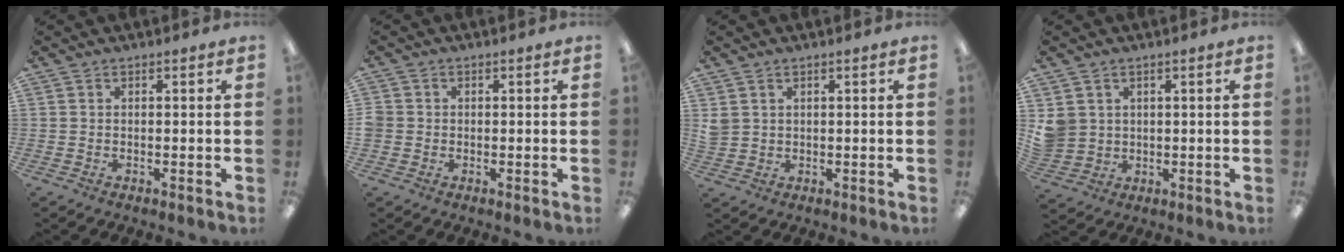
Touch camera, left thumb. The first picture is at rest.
{"total": 2.1, "force": [-0.1, 2.0, 0.6], "torque": [-0.010, 0.005, -0.001]}
{"total": 2.3, "force": [1.1, 2.0, 0.7], "torque": [-0.017, 0.001, 0.022]}
{"total": 4.7, "force": [1.6, 4.3, 0.9], "torque": [-0.029, 0.000, 0.032]}